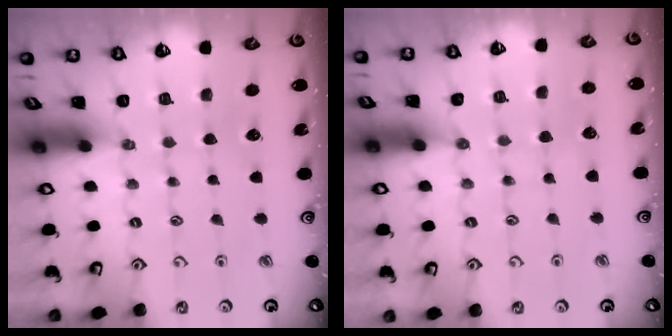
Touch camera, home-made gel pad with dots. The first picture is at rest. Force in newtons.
{"total": 5.3, "press": 5.3, "slide": 0.6}